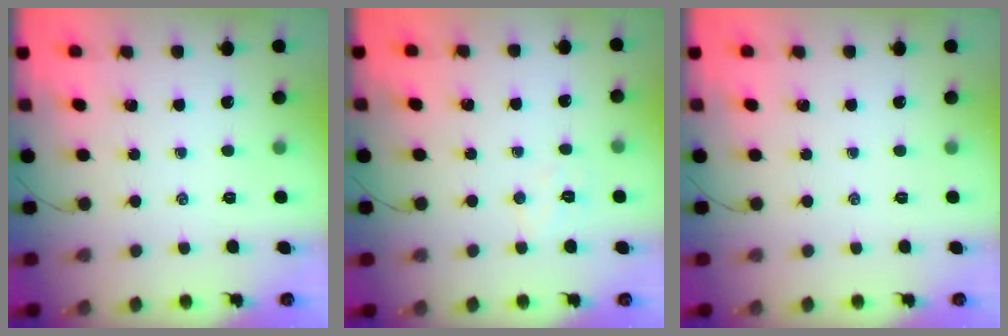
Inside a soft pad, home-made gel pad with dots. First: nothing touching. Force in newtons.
{"total": 4.7, "press": 4.6, "slide": 1.0}
{"total": 0.0}